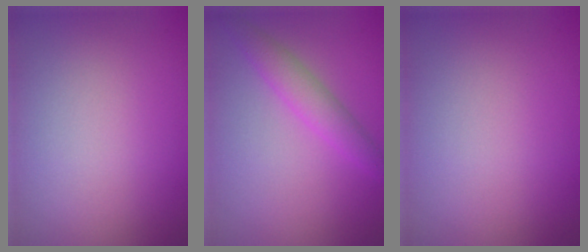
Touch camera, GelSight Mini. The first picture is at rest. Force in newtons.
{"total": 2.6, "press": 2.6, "slide": 0.1}
{"total": 0.0}